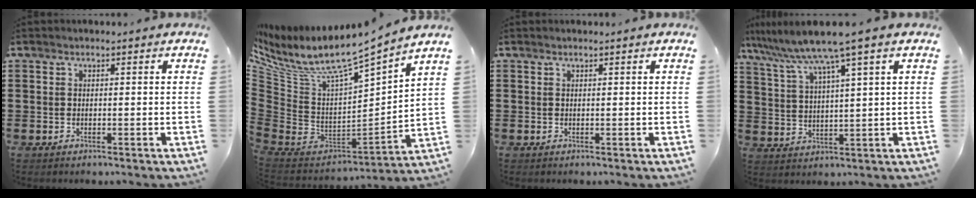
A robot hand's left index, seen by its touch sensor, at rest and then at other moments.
{"total": 7.6, "force": [5.7, 1.8, 4.7], "torque": [-0.121, -0.057, 0.088]}
{"total": 0.0}
{"total": 6.9, "force": [5.3, -0.9, 4.3], "torque": [-0.103, -0.033, 0.086]}